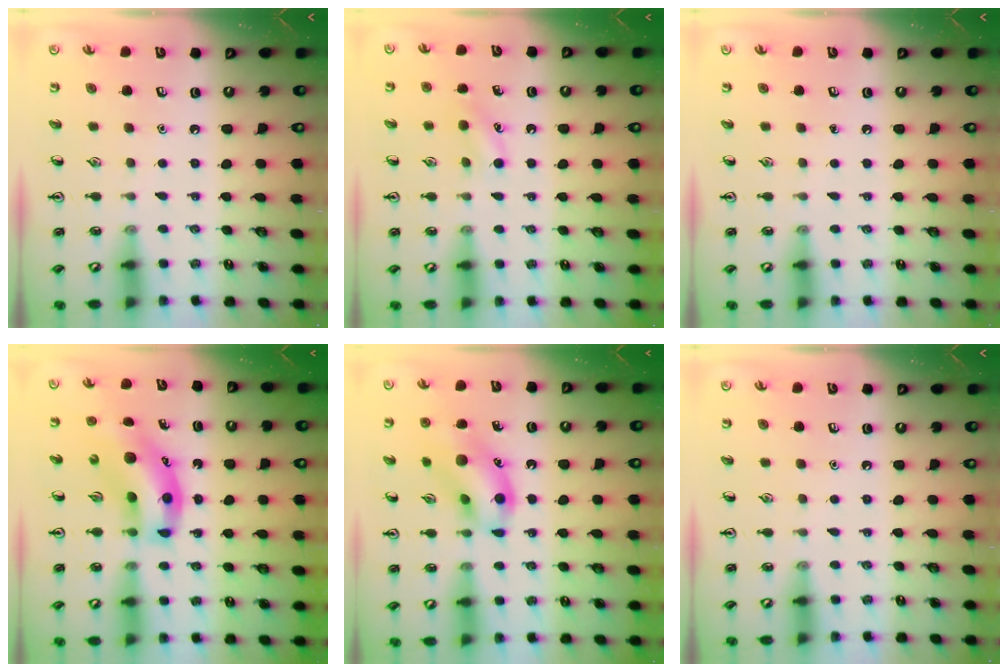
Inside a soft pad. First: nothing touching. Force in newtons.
{"total": 6.9, "press": 6.8, "slide": 1.6}
{"total": 0.0}
{"total": 11.6, "press": 11.1, "slide": 3.3}
{"total": 12.6, "press": 12.5, "slide": 1.2}
{"total": 0.0}